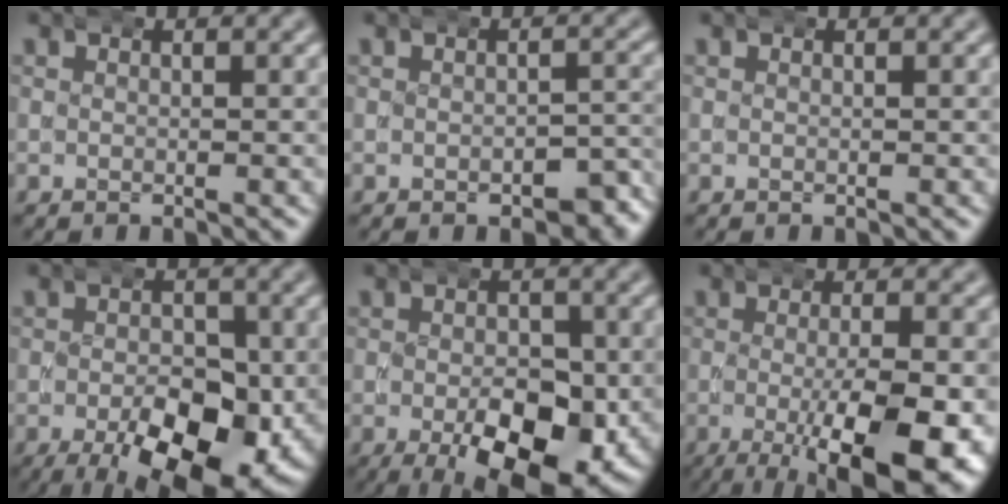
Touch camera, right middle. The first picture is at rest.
{"total": 3.1, "force": [-2.2, 1.4, 1.7], "torque": [-0.020, -0.004, -0.033]}
{"total": 0.0}
{"total": 11.9, "force": [-4.2, 6.1, 9.3], "torque": [-0.143, -0.040, -0.046]}
{"total": 10.6, "force": [-3.8, 5.2, 8.4], "torque": [-0.134, -0.041, -0.040]}
{"total": 10.7, "force": [-3.7, 3.4, 9.5], "torque": [-0.149, -0.024, -0.045]}